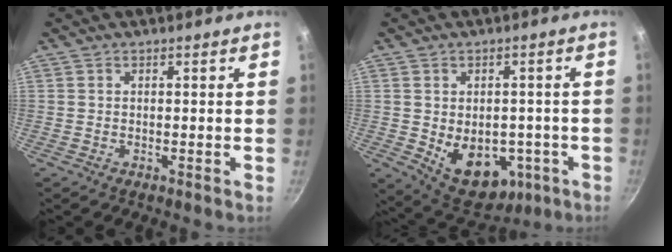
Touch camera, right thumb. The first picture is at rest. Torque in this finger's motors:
{"motor_torque": [-0.29, 0.79, 0.05, 0.03, 0.10]}